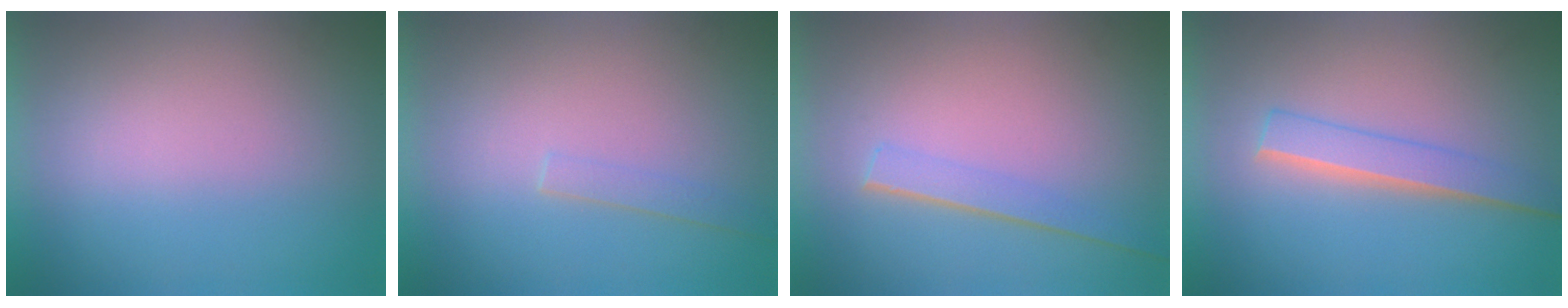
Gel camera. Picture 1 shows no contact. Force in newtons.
{"total": 1.1}
{"total": 1.6}
{"total": 2.2}